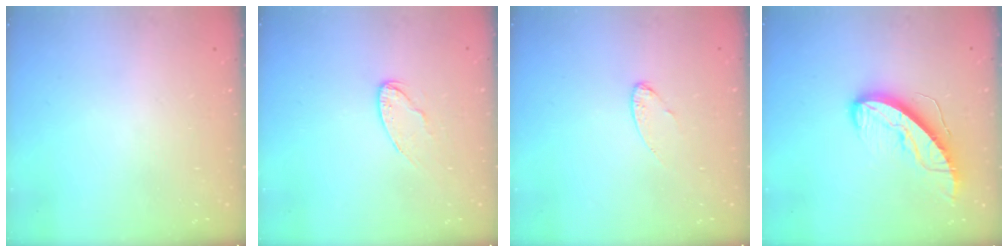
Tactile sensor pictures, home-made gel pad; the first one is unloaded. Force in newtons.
{"total": 8.2, "press": 8.2, "slide": 0.4}
{"total": 6.2, "press": 6.2, "slide": 0.5}
{"total": 11.2, "press": 11.2, "slide": 0.9}